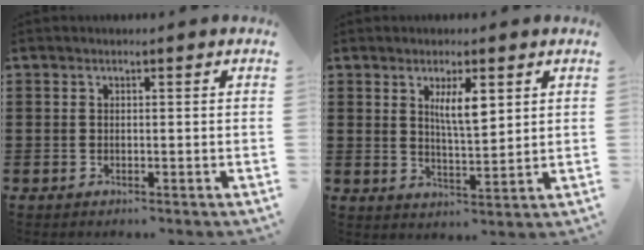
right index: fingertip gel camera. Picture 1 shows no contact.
{"total": 5.1, "force": [2.2, 1.4, 4.4], "torque": [-0.084, 0.001, 0.035]}